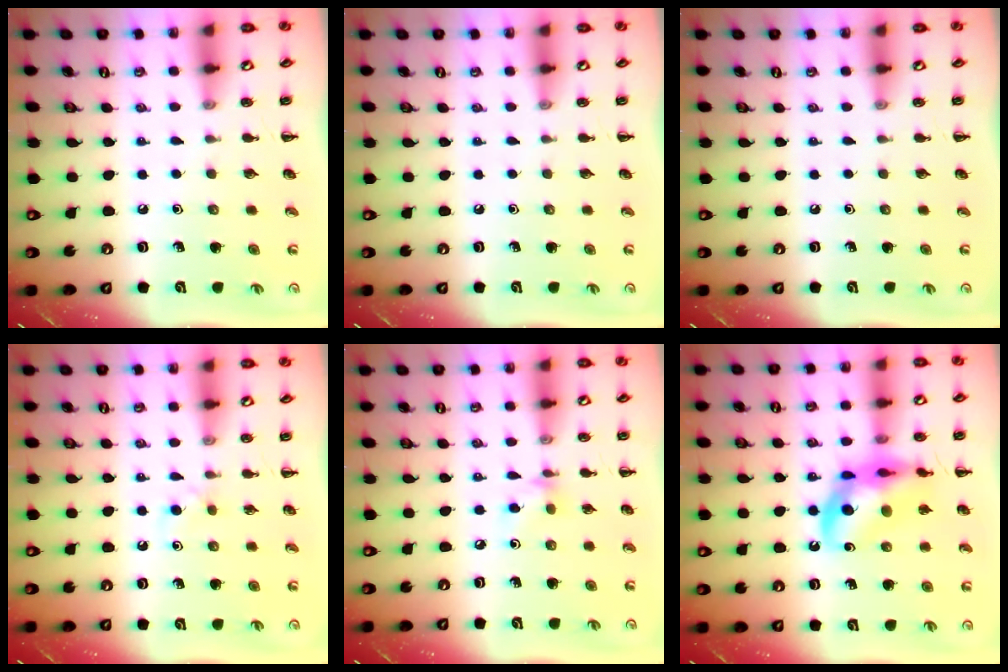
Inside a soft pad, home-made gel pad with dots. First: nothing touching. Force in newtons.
{"total": 0.0}
{"total": 0.0}
{"total": 3.9, "press": 3.6, "slide": 1.4}
{"total": 5.6, "press": 5.5, "slide": 1.2}
{"total": 15.5, "press": 15.1, "slide": 3.7}